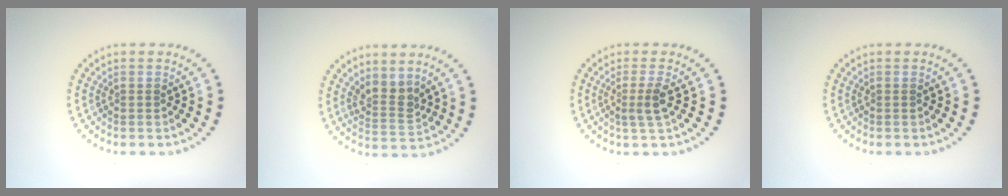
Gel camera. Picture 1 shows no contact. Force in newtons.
{"total": 2.6, "press": 2.0, "slide": 1.7}
{"total": 1.9, "press": 1.5, "slide": 1.2}
{"total": 0.0}